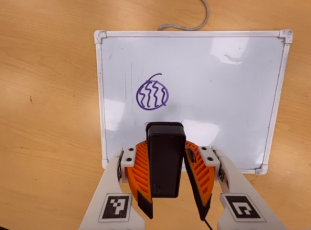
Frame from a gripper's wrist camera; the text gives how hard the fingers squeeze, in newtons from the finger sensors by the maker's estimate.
{"total": 6.2, "left": 5.0, "right": 7.4}